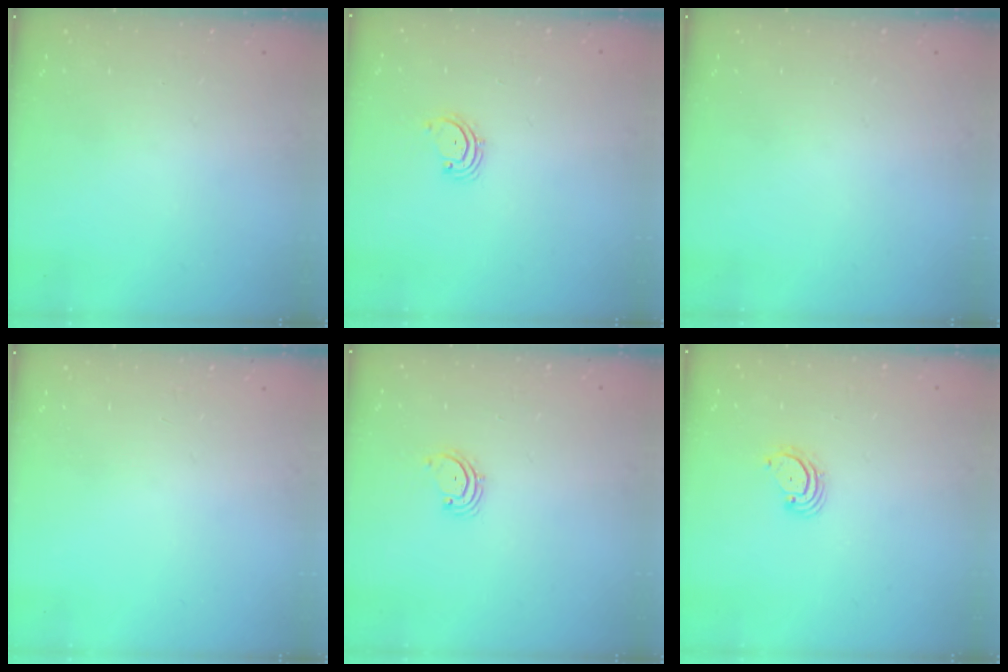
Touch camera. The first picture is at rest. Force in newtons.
{"total": 2.1, "press": 2.1, "slide": 0.3}
{"total": 0.0}
{"total": 0.0}
{"total": 2.1, "press": 2.1, "slide": 0.3}
{"total": 3.1, "press": 3.1, "slide": 0.3}